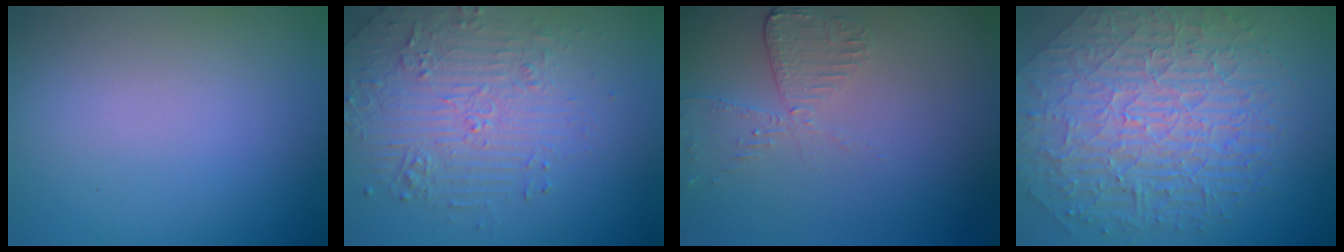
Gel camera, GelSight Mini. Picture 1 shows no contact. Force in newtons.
{"total": 5.0, "press": 3.7, "slide": 3.4}
{"total": 2.0, "press": 1.9, "slide": 0.6}
{"total": 10.0, "press": 6.6, "slide": 7.5}